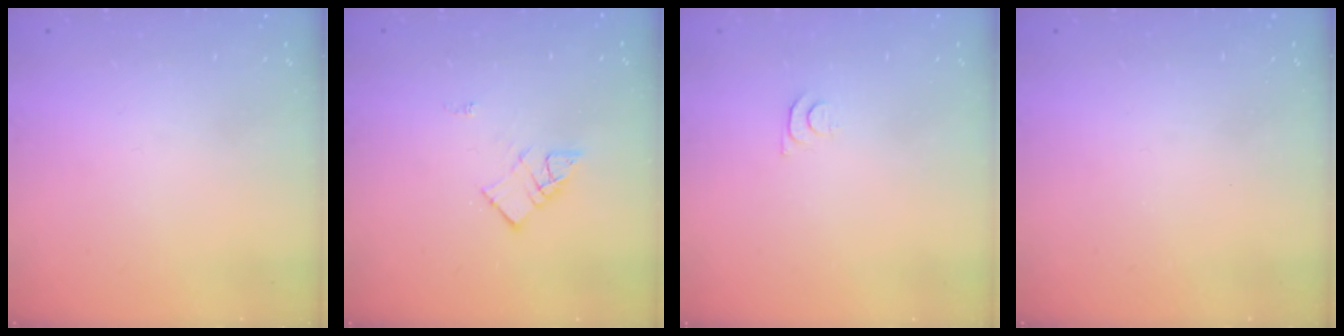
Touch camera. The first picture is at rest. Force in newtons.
{"total": 6.9, "press": 6.9, "slide": 0.3}
{"total": 3.2, "press": 3.2, "slide": 0.4}
{"total": 0.0}